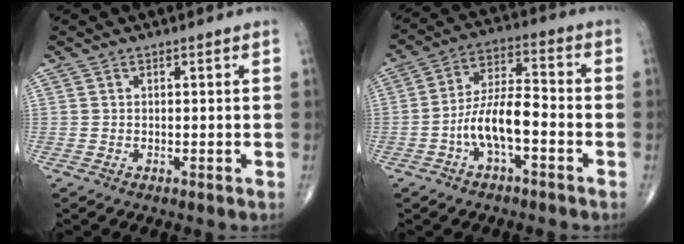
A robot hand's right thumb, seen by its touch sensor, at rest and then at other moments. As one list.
[{"total": 10.2, "force": [-3.4, 4.1, 8.7], "torque": [-0.164, 0.043, -0.068]}]